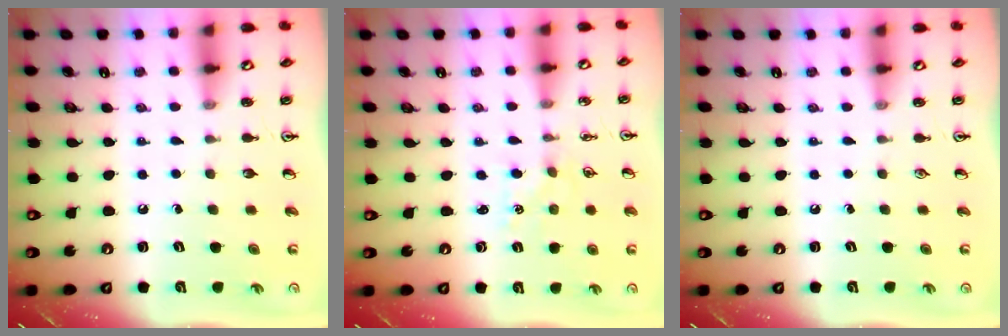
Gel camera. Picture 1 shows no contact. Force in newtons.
{"total": 2.3, "press": 2.3, "slide": 0.3}
{"total": 0.0}